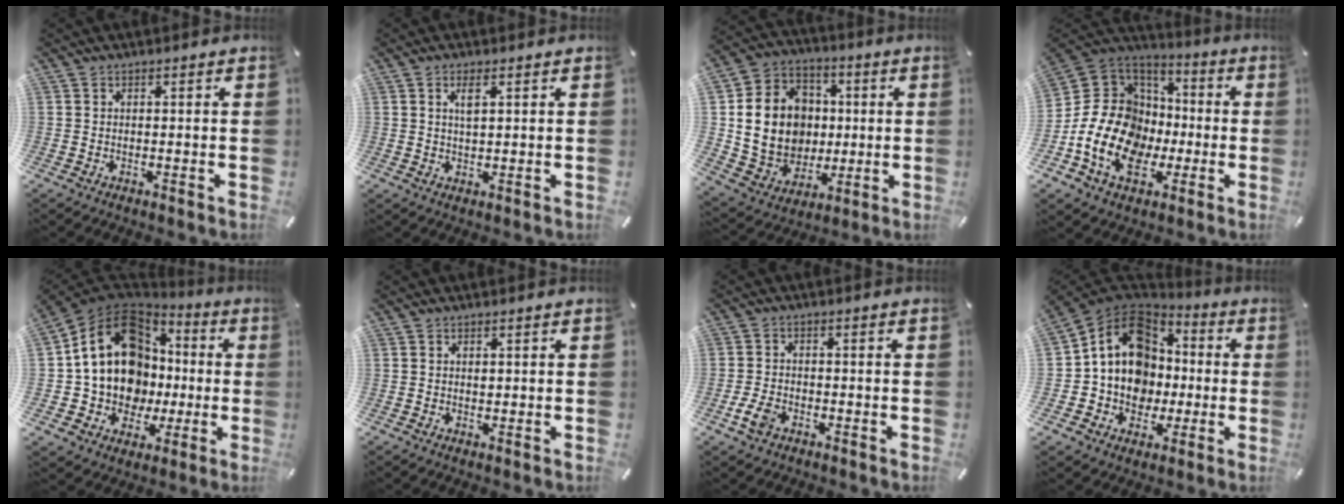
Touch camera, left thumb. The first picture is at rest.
{"total": 3.3, "force": [1.1, 1.3, 2.8], "torque": [-0.061, 0.000, 0.014]}
{"total": 16.6, "force": [1.1, 14.9, 7.0], "torque": [-0.135, 0.005, 0.033]}
{"total": 18.5, "force": [-4.9, 15.2, 9.4], "torque": [-0.197, 0.013, -0.079]}
{"total": 18.3, "force": [2.4, 15.3, 9.8], "torque": [-0.193, -0.024, 0.049]}
{"total": 0.6, "force": [0.2, 0.4, 0.4], "torque": [-0.011, -0.002, 0.005]}
{"total": 4.2, "force": [-2.2, 2.7, 2.4], "torque": [-0.065, 0.004, -0.044]}
{"total": 14.3, "force": [0.7, 12.7, 6.5], "torque": [-0.106, 0.001, 0.022]}